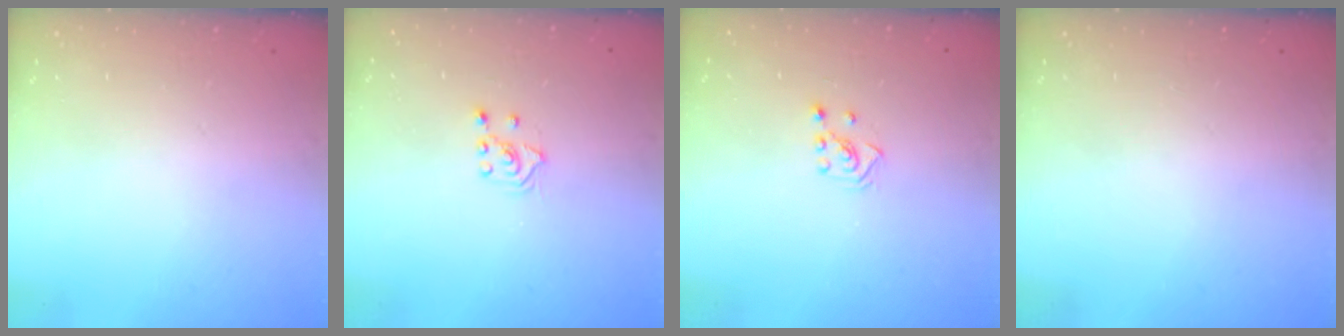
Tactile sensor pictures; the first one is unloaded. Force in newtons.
{"total": 3.3, "press": 3.2, "slide": 0.8}
{"total": 2.3, "press": 2.2, "slide": 0.7}
{"total": 0.0}